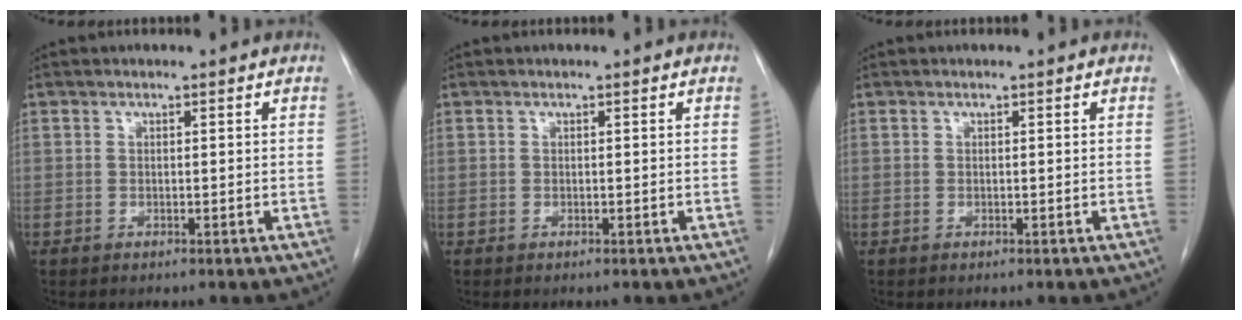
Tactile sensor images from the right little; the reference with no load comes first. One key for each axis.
{"total": 0.0}
{"total": 0.0}